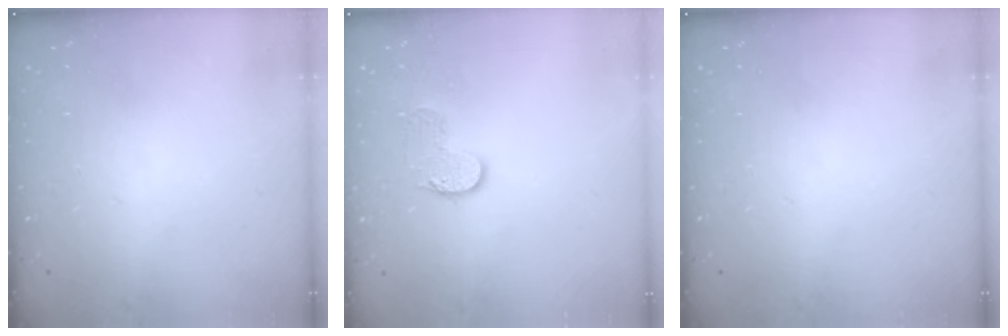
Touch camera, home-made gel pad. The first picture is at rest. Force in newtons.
{"total": 7.4, "press": 7.4, "slide": 0.2}
{"total": 0.0}